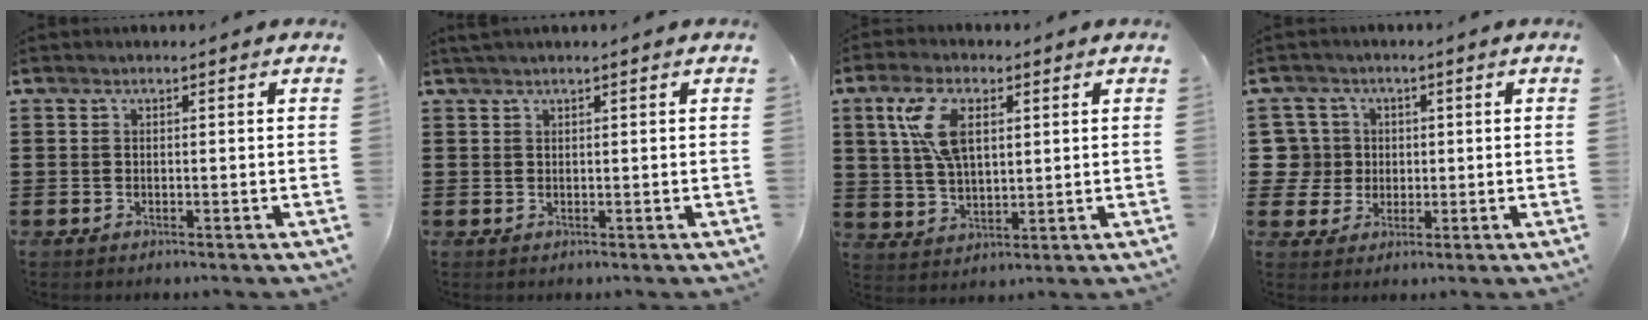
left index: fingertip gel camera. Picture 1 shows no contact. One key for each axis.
{"total": 0.7, "fx": 0.5, "fy": -0.1, "fz": 0.5, "tx": -0.009, "ty": -0.001, "tz": 0.010}
{"total": 8.5, "fx": 3.1, "fy": 4.3, "fz": 6.7, "tx": -0.159, "ty": 0.008, "tz": 0.050}
{"total": 5.8, "fx": 0.6, "fy": 5.7, "fz": 0.7, "tx": -0.056, "ty": 0.011, "tz": 0.008}